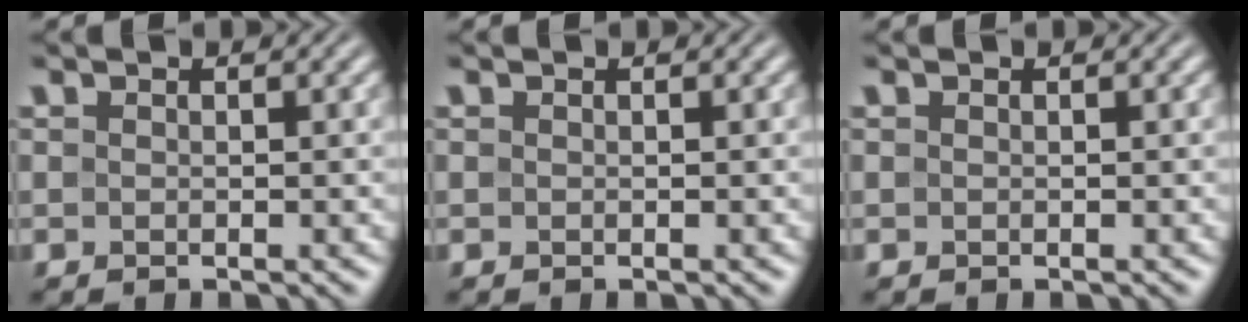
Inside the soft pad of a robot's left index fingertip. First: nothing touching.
{"total": 0.0}
{"total": 0.0}